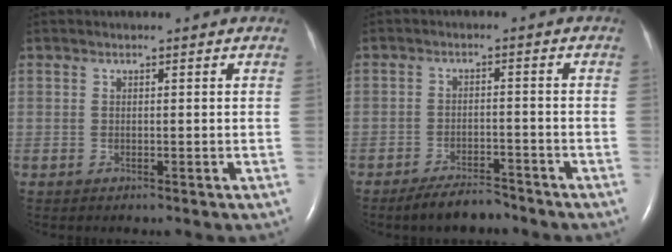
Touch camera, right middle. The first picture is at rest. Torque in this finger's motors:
{"motor_torque": [0.24, -0.24, 0.03, 0.01]}